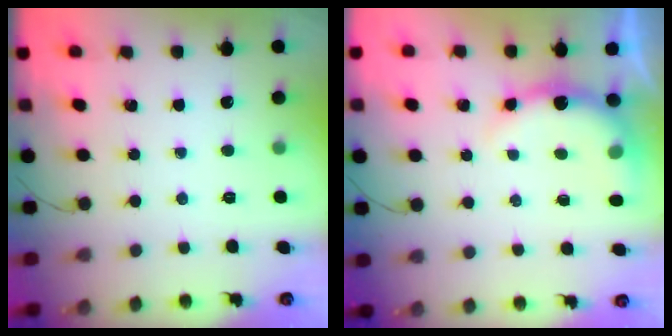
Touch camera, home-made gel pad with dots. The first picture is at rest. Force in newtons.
{"total": 8.8, "press": 8.7, "slide": 1.0}